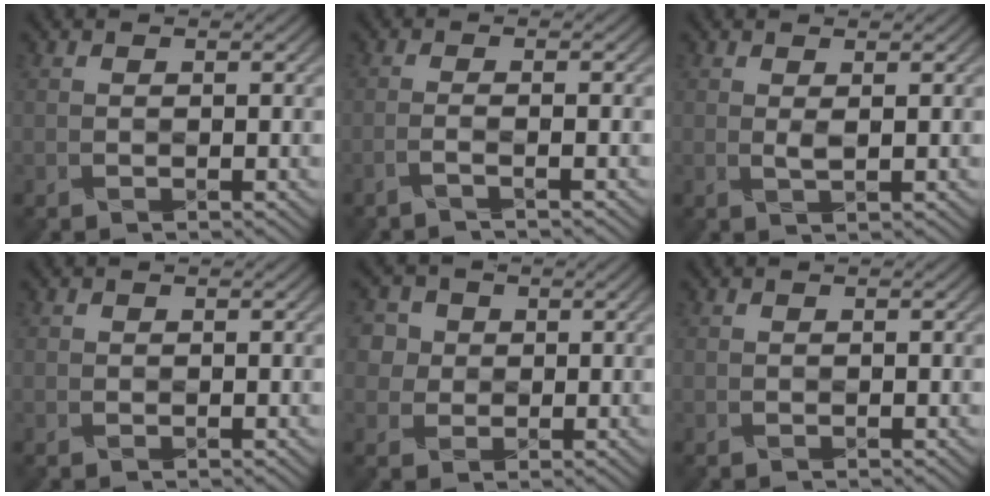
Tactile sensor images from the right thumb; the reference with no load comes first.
{"total": 1.6, "force": [-1.2, 0.1, 1.1], "torque": [-0.006, 0.007, -0.040]}
{"total": 0.9, "force": [0.5, 0.1, 0.7], "torque": [-0.017, 0.002, 0.012]}
{"total": 0.0}
{"total": 5.2, "force": [2.3, 4.6, 1.2], "torque": [-0.040, 0.009, 0.031]}
{"total": 0.0}